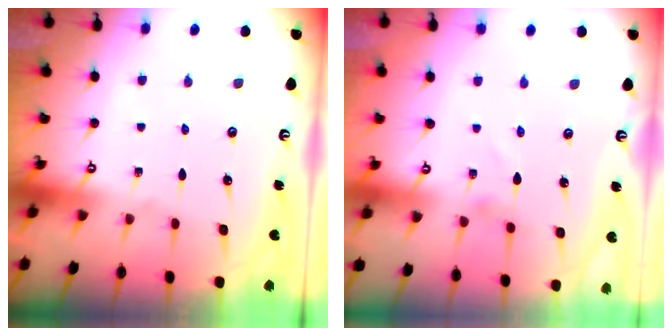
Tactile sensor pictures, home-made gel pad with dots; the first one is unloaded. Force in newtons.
{"total": 1.4, "press": 1.4, "slide": 0.0}